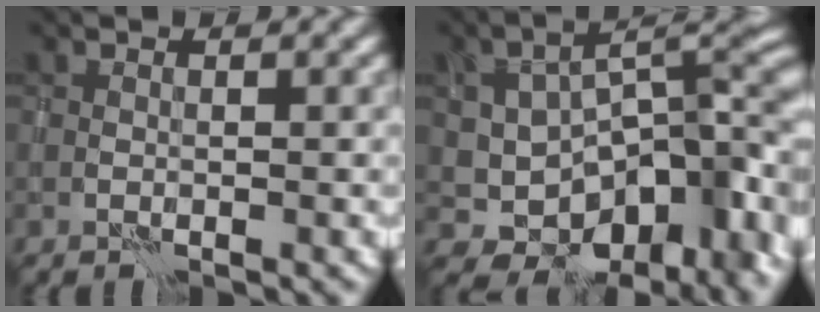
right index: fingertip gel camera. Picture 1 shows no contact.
{"total": 13.1, "force": [-3.2, 8.6, 9.3], "torque": [-0.129, -0.016, -0.043]}